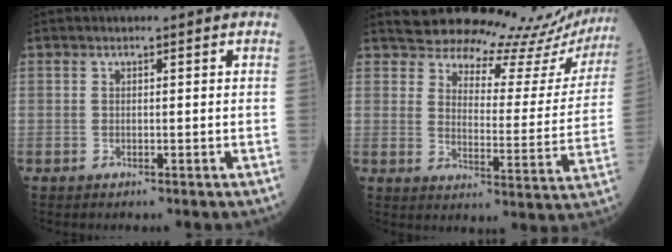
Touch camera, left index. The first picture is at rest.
{"total": 20.1, "force": [19.5, 3.6, 3.2], "torque": [-0.028, -0.077, 0.217]}